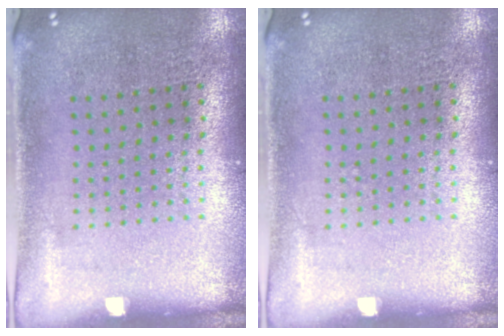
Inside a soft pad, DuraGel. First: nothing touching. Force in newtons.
{"total": 0.0}